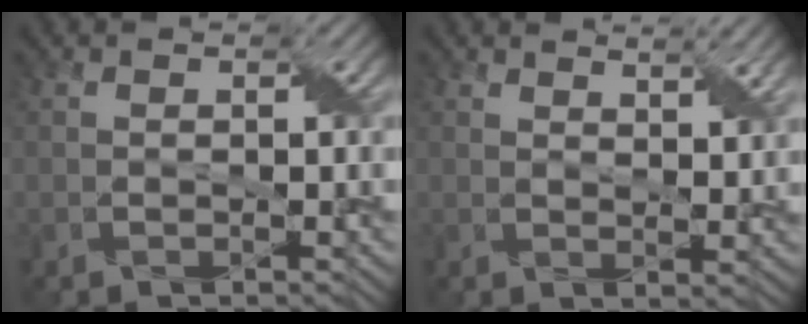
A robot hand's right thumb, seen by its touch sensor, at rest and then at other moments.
{"total": 2.9, "force": [2.4, -0.1, 1.5], "torque": [-0.028, -0.004, 0.050]}